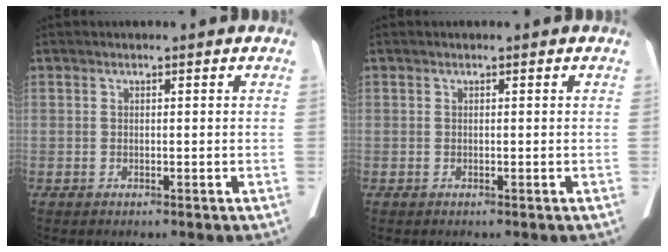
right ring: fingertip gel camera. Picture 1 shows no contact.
{"total": 0.0}